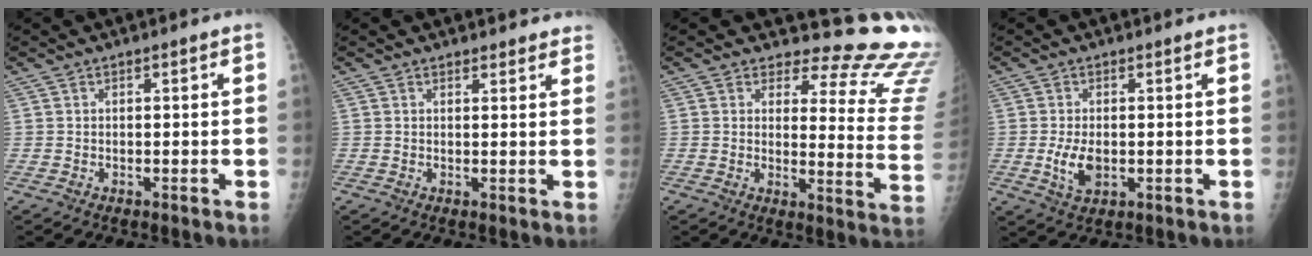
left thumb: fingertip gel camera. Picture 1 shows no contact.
{"total": 3.7, "force": [3.4, 1.2, 0.5], "torque": [0.018, -0.015, 0.027]}
{"total": 17.4, "force": [16.8, 3.6, 2.6], "torque": [0.019, -0.190, 0.158]}
{"total": 4.9, "force": [-0.3, 2.7, 4.1], "torque": [-0.077, -0.007, 0.000]}